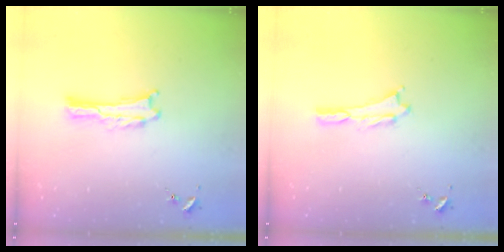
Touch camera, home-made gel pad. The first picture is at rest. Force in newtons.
{"total": 0.0}